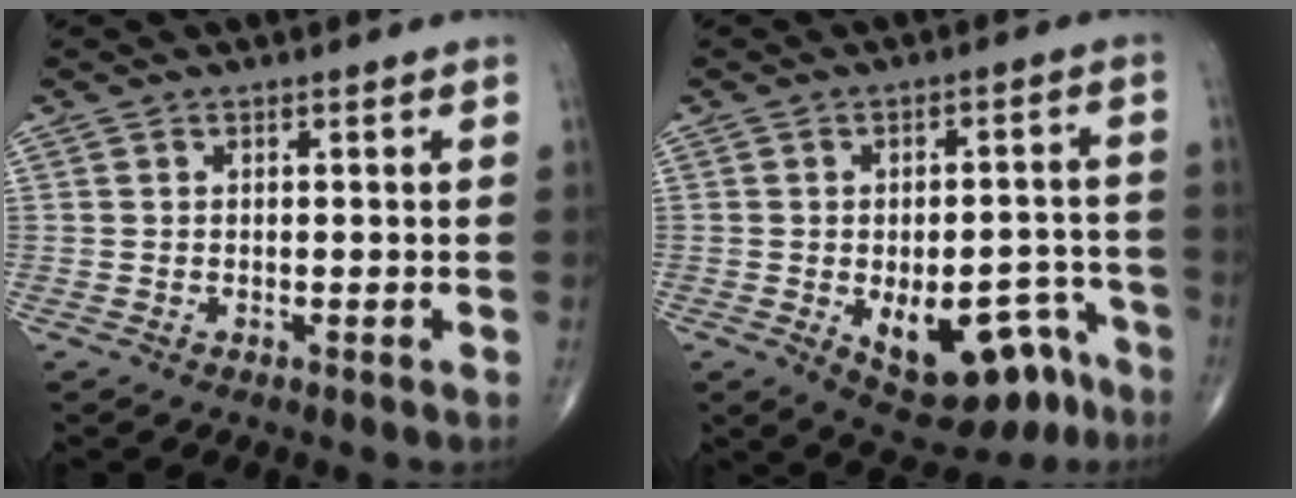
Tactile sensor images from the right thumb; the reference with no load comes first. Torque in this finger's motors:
{"motor_torque": [0.52, 1.17, 0.00, -0.18, 0.22]}